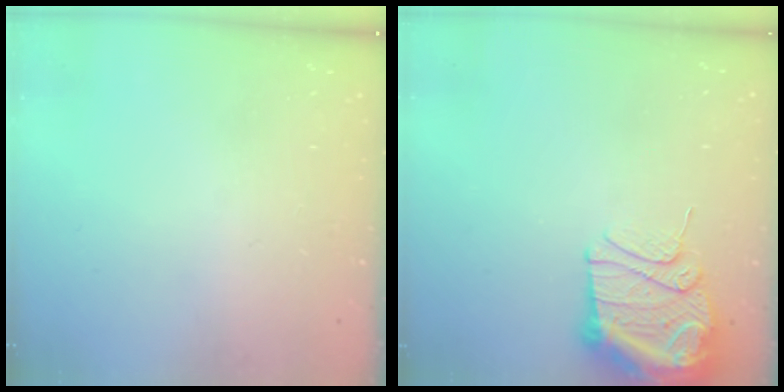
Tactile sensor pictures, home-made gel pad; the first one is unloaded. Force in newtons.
{"total": 13.1, "press": 13.1, "slide": 1.5}